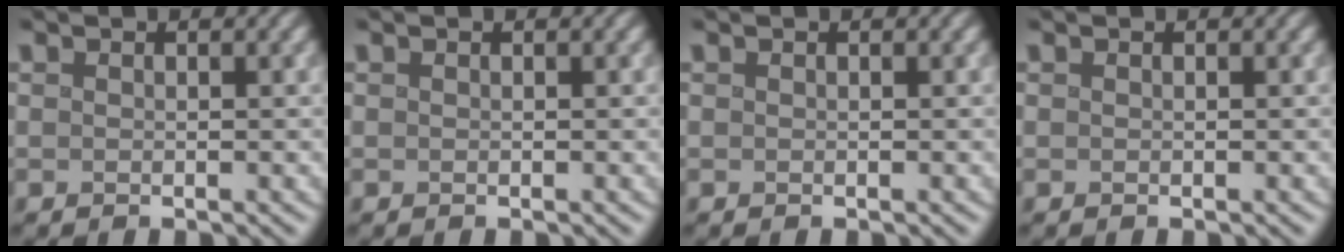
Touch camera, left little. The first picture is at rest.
{"total": 0.0}
{"total": 0.0}
{"total": 0.0}